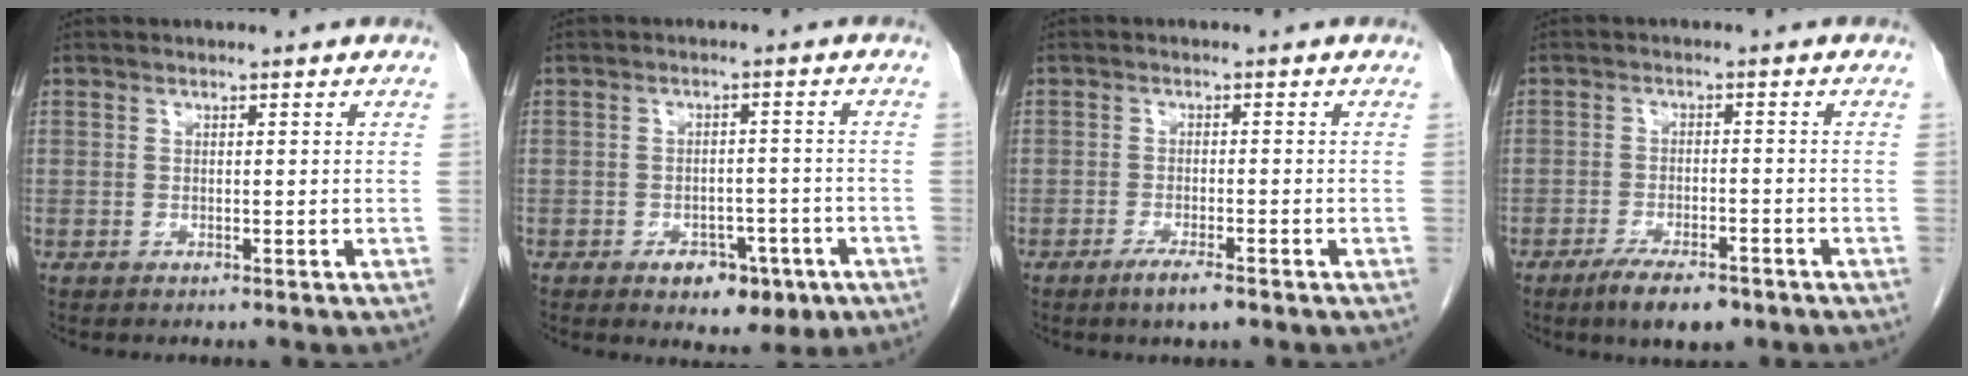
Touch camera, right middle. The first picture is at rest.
{"total": 6.4, "force": [-3.4, 3.8, 4.0], "torque": [-0.041, 0.007, -0.038]}
{"total": 3.3, "force": [-2.2, 0.4, 2.4], "torque": [-0.043, -0.004, -0.037]}
{"total": 6.4, "force": [-4.6, 1.9, 4.1], "torque": [-0.071, -0.007, -0.072]}